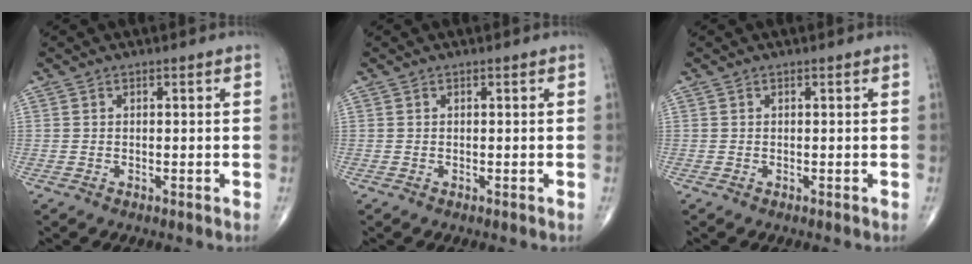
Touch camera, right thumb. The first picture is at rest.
{"total": 0.0}
{"total": 0.0}